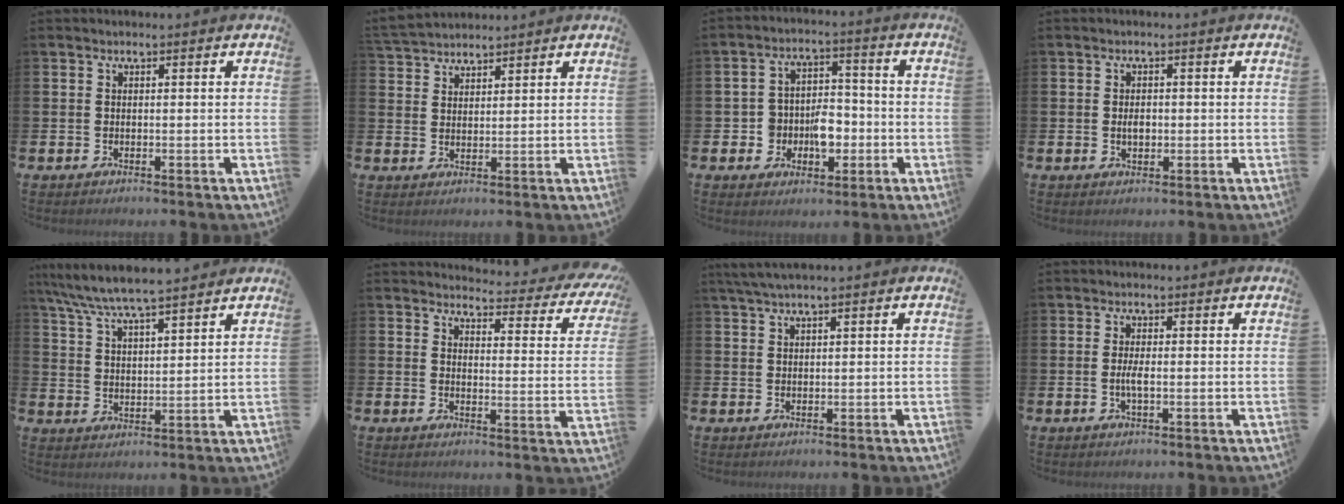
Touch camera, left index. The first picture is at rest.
{"total": 3.5, "force": [3.4, 0.7, -0.1], "torque": [-0.007, -0.014, 0.063]}
{"total": 5.5, "force": [-1.5, 4.4, 2.7], "torque": [-0.048, 0.007, -0.034]}
{"total": 1.8, "force": [-0.2, 1.1, 1.4], "torque": [-0.016, 0.001, -0.008]}
{"total": 7.0, "force": [6.7, 0.3, 2.2], "torque": [-0.071, -0.031, 0.119]}
{"total": 3.0, "force": [2.8, 0.9, 0.7], "torque": [-0.015, -0.034, 0.038]}
{"total": 2.1, "force": [1.6, -0.1, 1.3], "torque": [-0.032, 0.004, 0.029]}
{"total": 1.8, "force": [-0.4, 0.5, 1.7], "torque": [-0.036, 0.001, -0.007]}